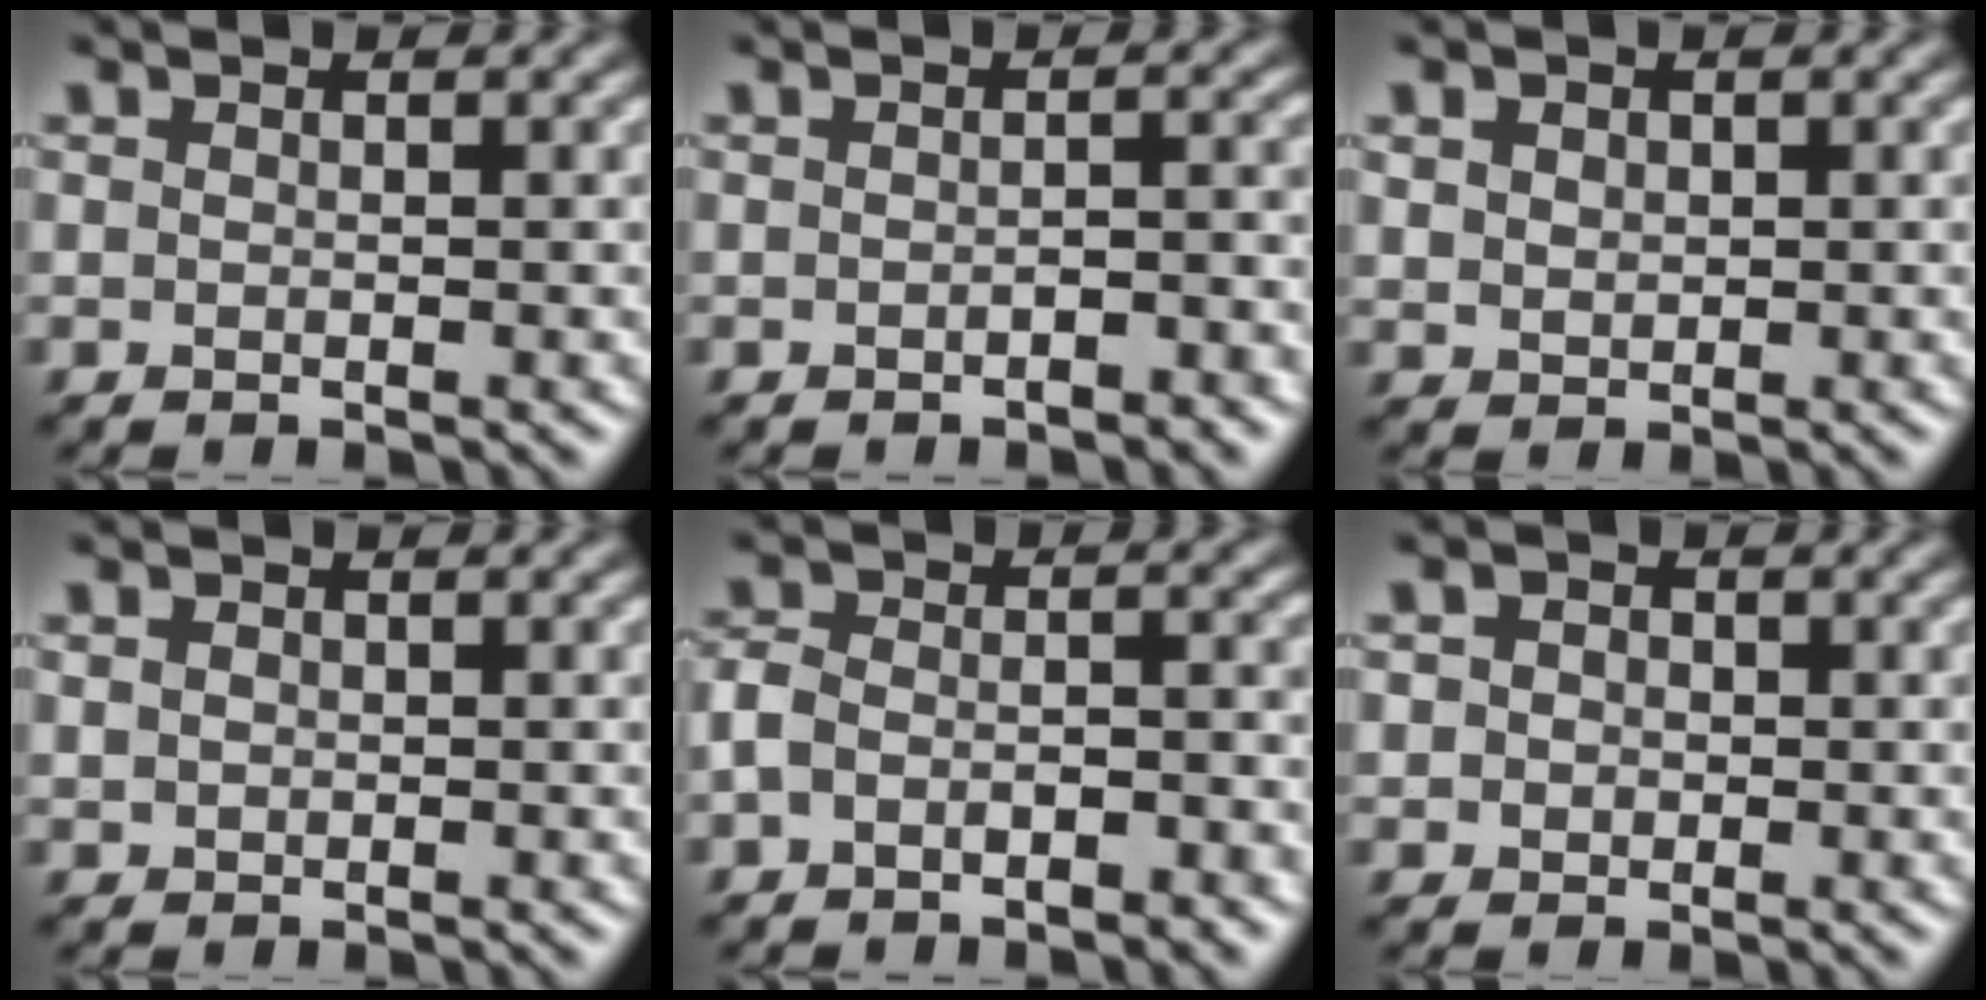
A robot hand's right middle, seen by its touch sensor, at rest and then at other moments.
{"total": 1.5, "force": [-1.0, 0.5, 1.1], "torque": [-0.017, 0.004, -0.015]}
{"total": 1.8, "force": [0.8, 1.4, 0.8], "torque": [-0.018, 0.006, 0.016]}
{"total": 0.8, "force": [0.2, 0.7, 0.3], "torque": [-0.005, -0.001, 0.002]}
{"total": 4.2, "force": [-2.2, 2.4, 2.7], "torque": [-0.047, 0.005, -0.048]}
{"total": 2.7, "force": [0.7, 2.3, 1.1], "torque": [-0.006, 0.010, -0.003]}